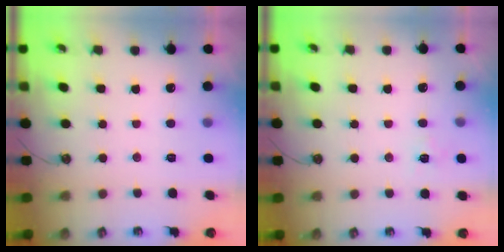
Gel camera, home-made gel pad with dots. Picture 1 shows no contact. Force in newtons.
{"total": 5.0, "press": 5.0, "slide": 0.5}